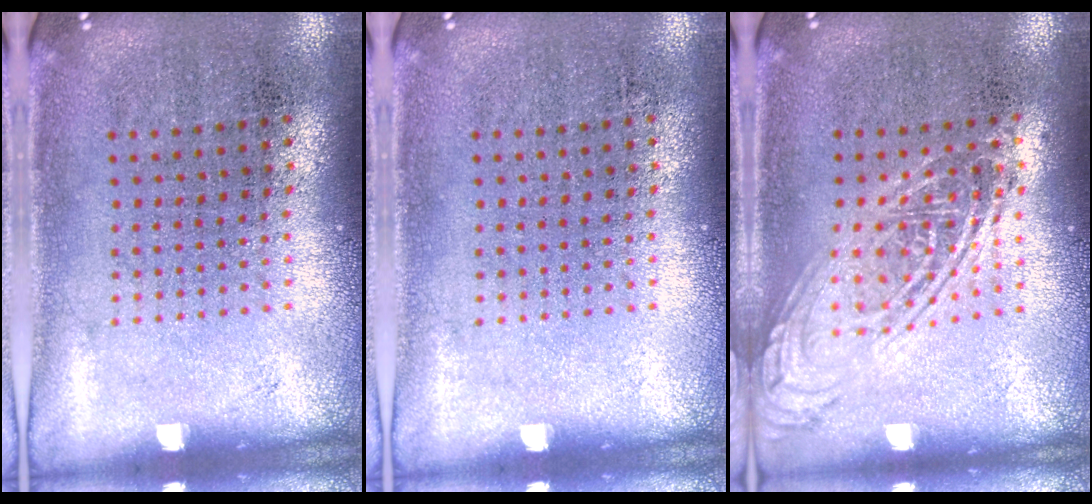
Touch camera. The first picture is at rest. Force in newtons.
{"total": 0.0}
{"total": 2.1, "press": 2.1, "slide": 0.1}